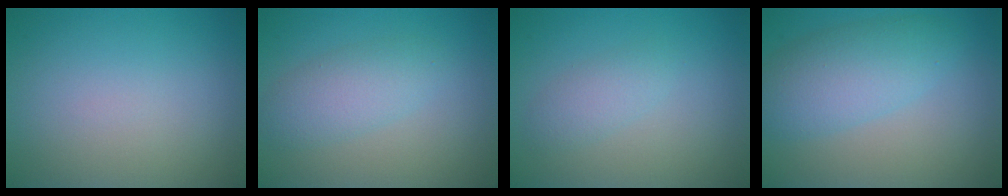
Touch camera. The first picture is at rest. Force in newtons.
{"total": 3.2, "press": 3.2, "slide": 0.1}
{"total": 1.8, "press": 1.8, "slide": 0.1}
{"total": 4.9, "press": 4.9, "slide": 0.1}